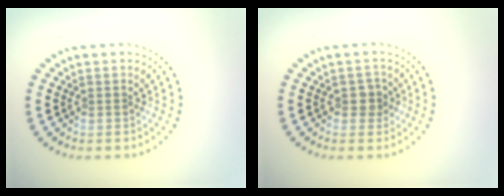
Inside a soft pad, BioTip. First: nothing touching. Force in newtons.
{"total": 1.4, "press": 1.3, "slide": 0.4}